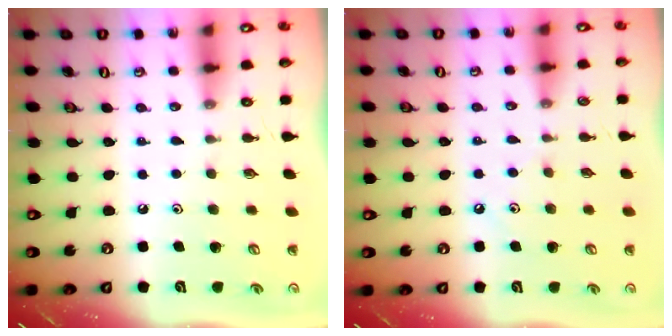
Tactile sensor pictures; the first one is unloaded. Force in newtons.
{"total": 4.2, "press": 4.2, "slide": 0.7}